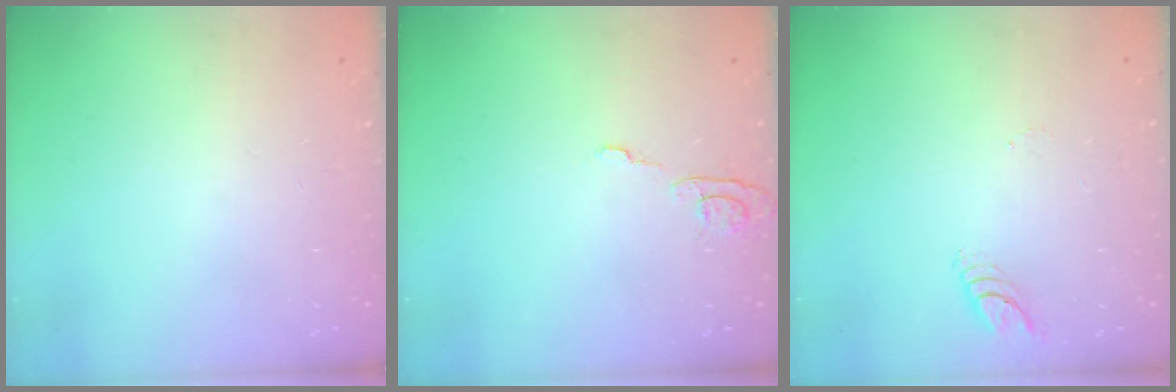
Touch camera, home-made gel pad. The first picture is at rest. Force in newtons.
{"total": 6.5, "press": 6.5, "slide": 0.5}
{"total": 6.2, "press": 6.2, "slide": 0.6}